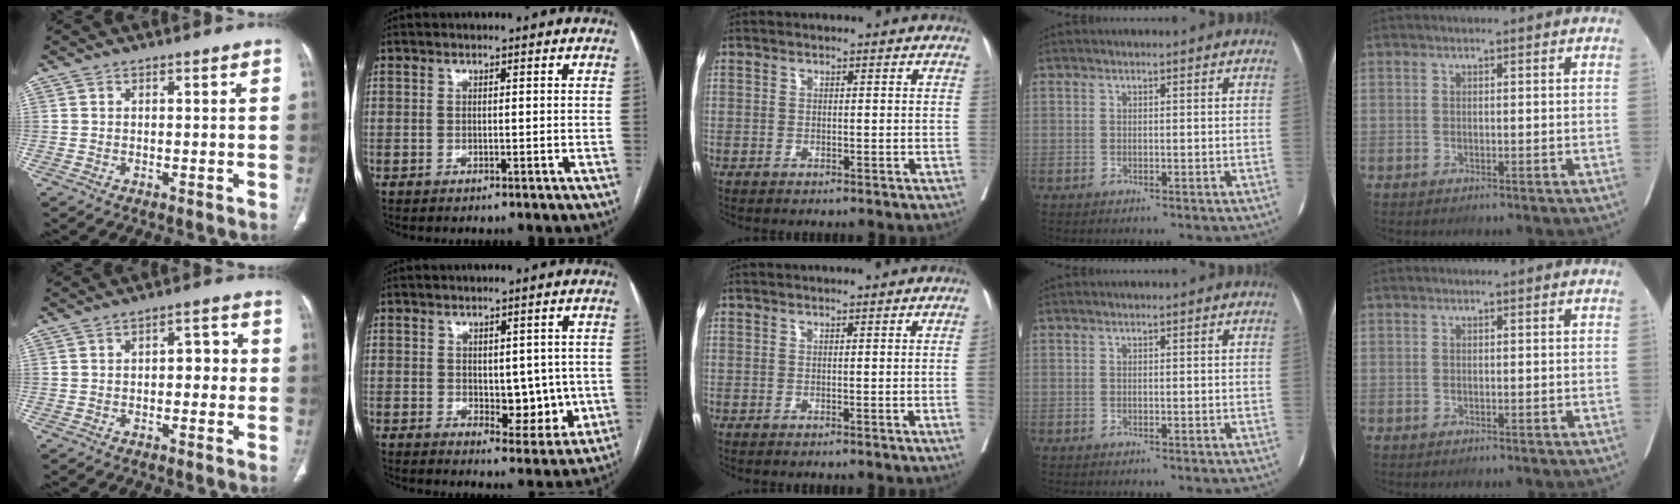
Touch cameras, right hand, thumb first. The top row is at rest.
{"thumb": {"total": 4.7, "force": [-0.1, 2.7, 3.9], "torque": [-0.031, 0.016, -0.007]}, "index": {"total": 6.9, "force": [-0.3, 3.8, 5.8], "torque": [-0.059, 0.001, 0.008]}, "middle": {"total": 1.5, "force": [-0.2, -0.5, 1.3], "torque": [-0.017, -0.005, 0.000]}}